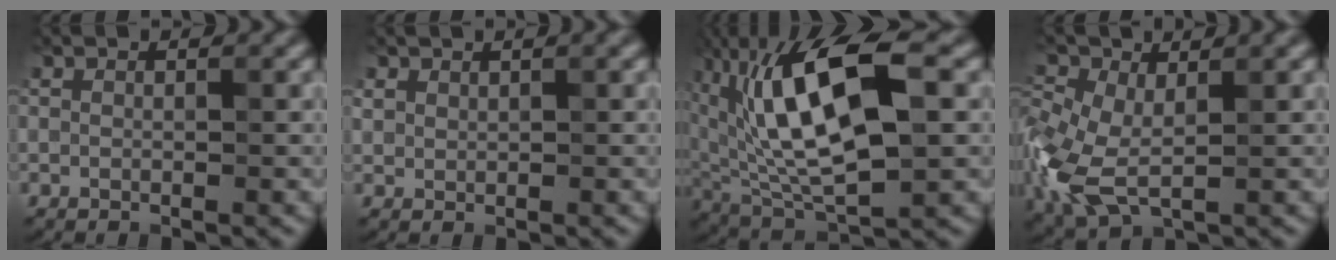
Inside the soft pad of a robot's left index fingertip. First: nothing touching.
{"total": 0.8, "force": [0.6, 0.2, -0.6], "torque": [0.009, -0.002, 0.014]}
{"total": 13.5, "force": [2.4, 5.8, 11.9], "torque": [-0.218, 0.014, 0.033]}
{"total": 6.7, "force": [-1.6, 4.2, 5.0], "torque": [-0.143, -0.021, -0.034]}